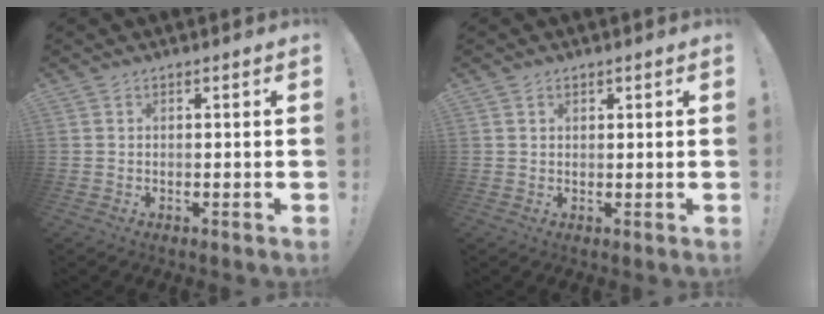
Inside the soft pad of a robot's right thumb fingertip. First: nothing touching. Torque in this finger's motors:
{"motor_torque": [-0.39, 0.22, -0.03, 0.06, -0.03]}